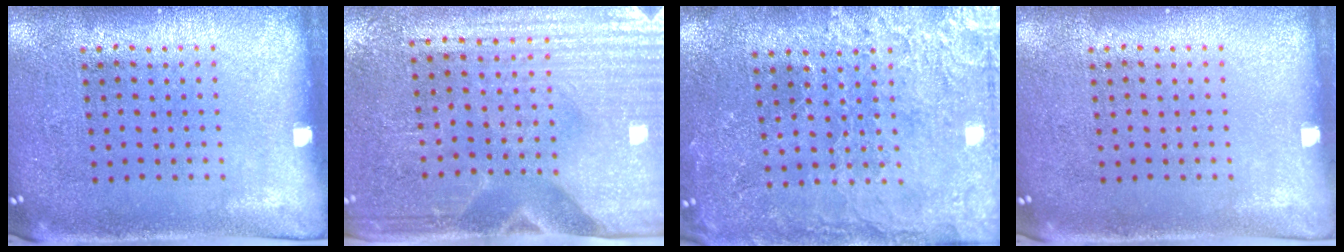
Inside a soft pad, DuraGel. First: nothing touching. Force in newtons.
{"total": 3.2, "press": 2.9, "slide": 1.3}
{"total": 3.6, "press": 3.3, "slide": 1.3}
{"total": 0.0}